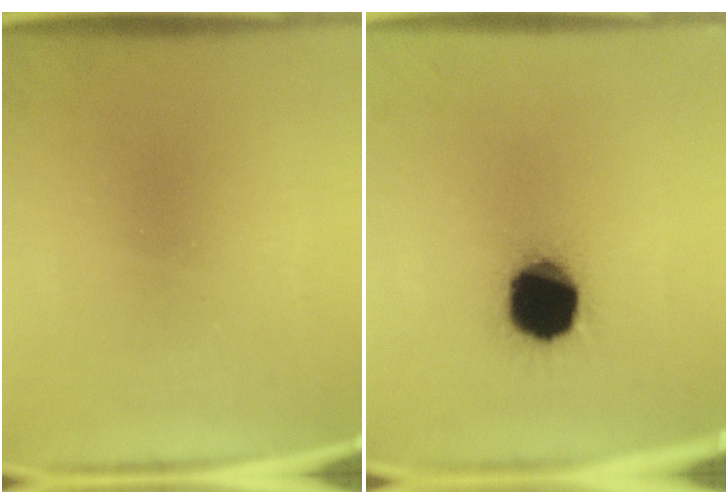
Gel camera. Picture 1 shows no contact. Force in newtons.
{"total": 16.5}